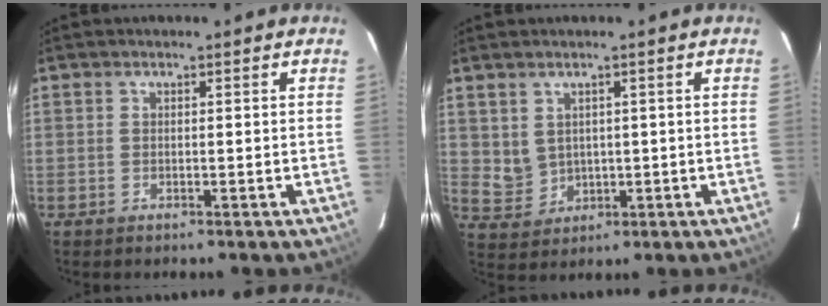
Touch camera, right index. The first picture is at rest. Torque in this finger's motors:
{"motor_torque": [0.32, 0.23, 0.00, 0.01]}